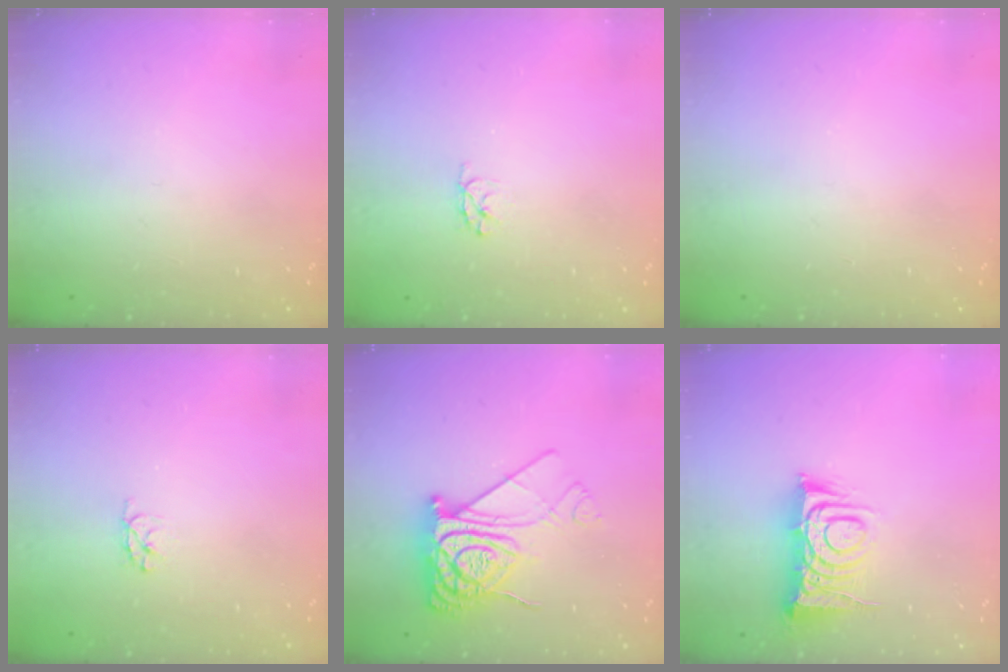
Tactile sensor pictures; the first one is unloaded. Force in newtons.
{"total": 2.9, "press": 2.9, "slide": 0.3}
{"total": 0.0}
{"total": 2.9, "press": 2.9, "slide": 0.3}
{"total": 12.3, "press": 12.3, "slide": 1.0}
{"total": 9.8, "press": 9.8, "slide": 1.1}